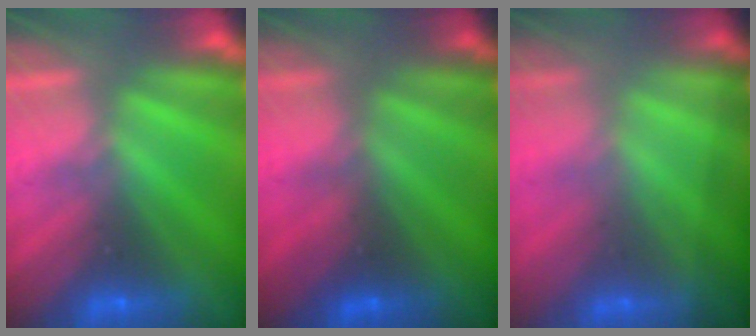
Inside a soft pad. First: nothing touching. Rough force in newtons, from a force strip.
{"total": 5.3}
{"total": 1.5}